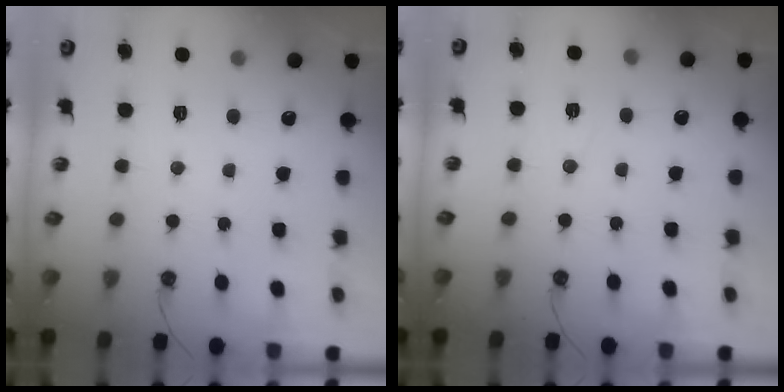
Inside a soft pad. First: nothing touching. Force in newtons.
{"total": 5.3, "press": 2.9, "slide": 4.4}